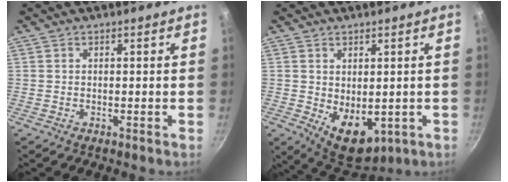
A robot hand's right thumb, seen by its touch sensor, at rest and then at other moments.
{"total": 8.7, "force": [-0.7, 5.7, 6.6], "torque": [-0.073, -0.017, 0.010]}